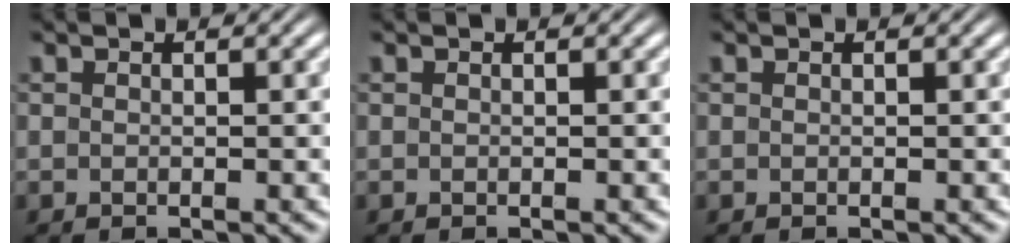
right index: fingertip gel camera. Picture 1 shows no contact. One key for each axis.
{"total": 0.0}
{"total": 0.0}